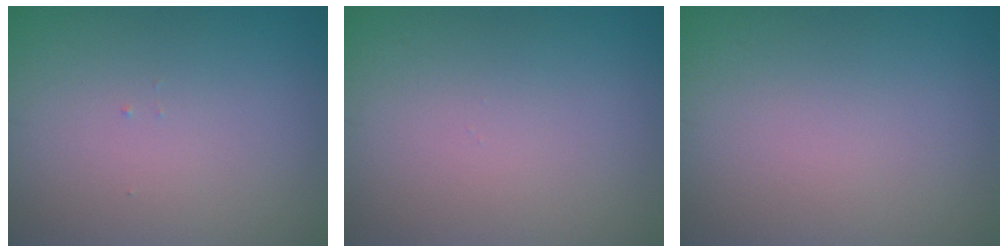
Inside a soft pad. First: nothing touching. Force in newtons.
{"total": 0.0}
{"total": 0.0}